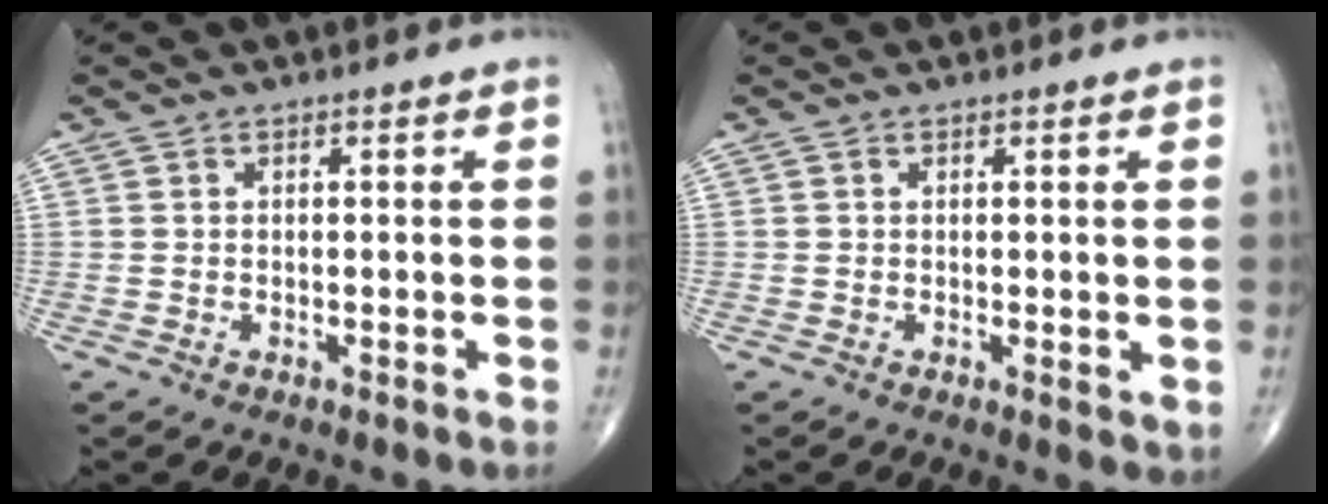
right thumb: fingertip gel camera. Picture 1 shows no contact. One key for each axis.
{"total": 1.7, "fx": 0.2, "fy": 0.8, "fz": 1.5, "tx": -0.021, "ty": -0.008, "tz": 0.001}